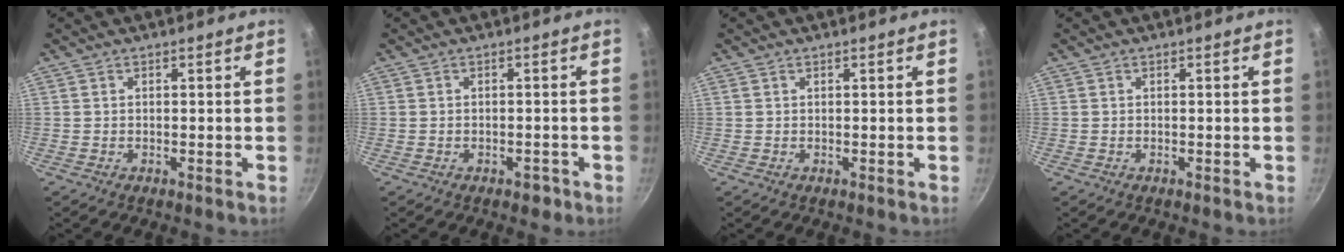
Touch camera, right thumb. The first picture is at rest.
{"total": 1.8, "force": [-1.2, 1.0, 1.0], "torque": [-0.008, 0.007, -0.013]}
{"total": 0.0}
{"total": 0.0}